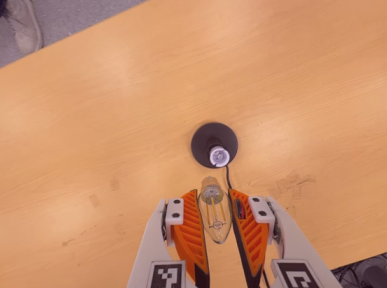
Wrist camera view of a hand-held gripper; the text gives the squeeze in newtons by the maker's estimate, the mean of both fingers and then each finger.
{"total": 15.6, "left": 18.2, "right": 13.0}